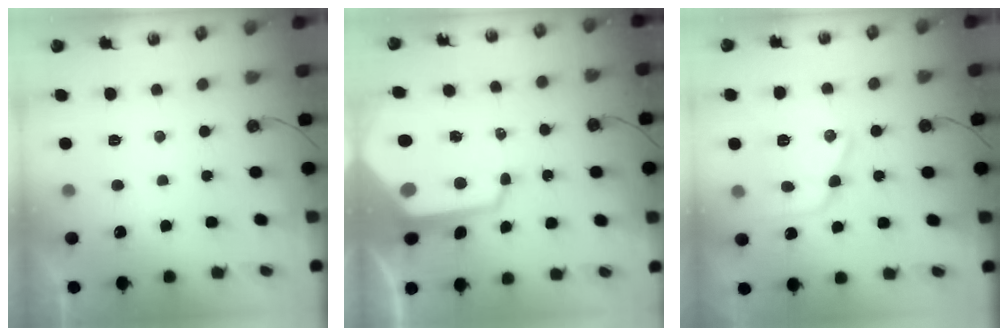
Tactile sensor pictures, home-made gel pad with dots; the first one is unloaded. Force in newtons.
{"total": 16.0, "press": 15.9, "slide": 1.4}
{"total": 16.7, "press": 16.6, "slide": 1.4}